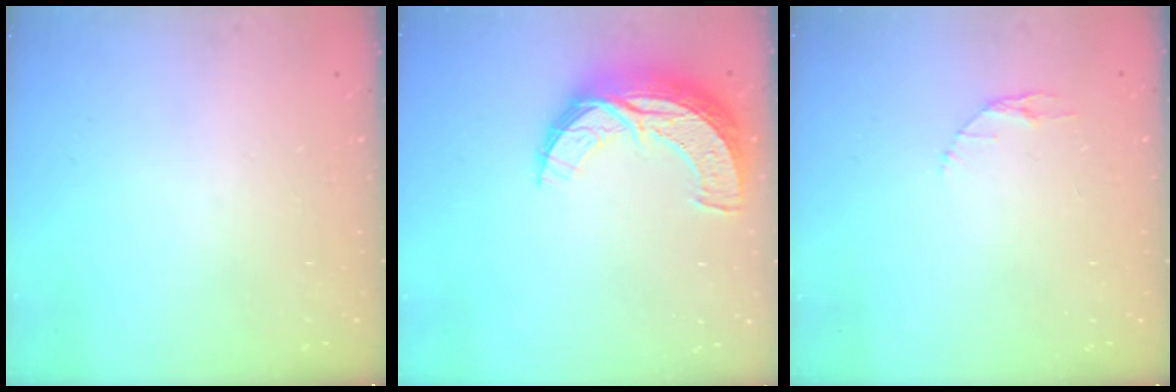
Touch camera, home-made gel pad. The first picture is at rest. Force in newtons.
{"total": 12.8, "press": 12.7, "slide": 1.0}
{"total": 2.9, "press": 2.9, "slide": 0.4}